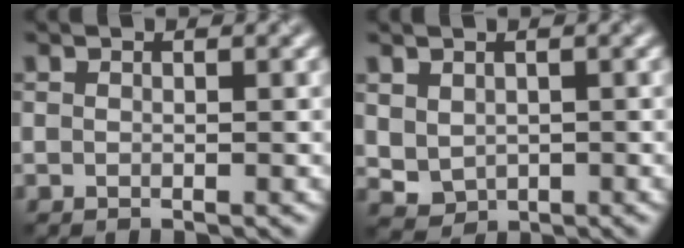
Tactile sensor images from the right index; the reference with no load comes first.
{"total": 2.1, "force": [0.5, 1.8, 1.1], "torque": [-0.033, -0.009, 0.017]}